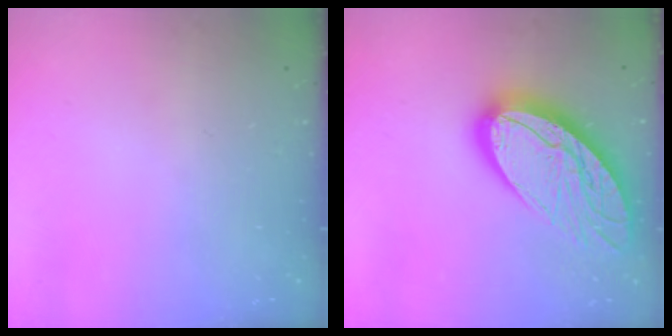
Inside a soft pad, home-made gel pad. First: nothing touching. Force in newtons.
{"total": 21.6, "press": 21.6, "slide": 1.7}